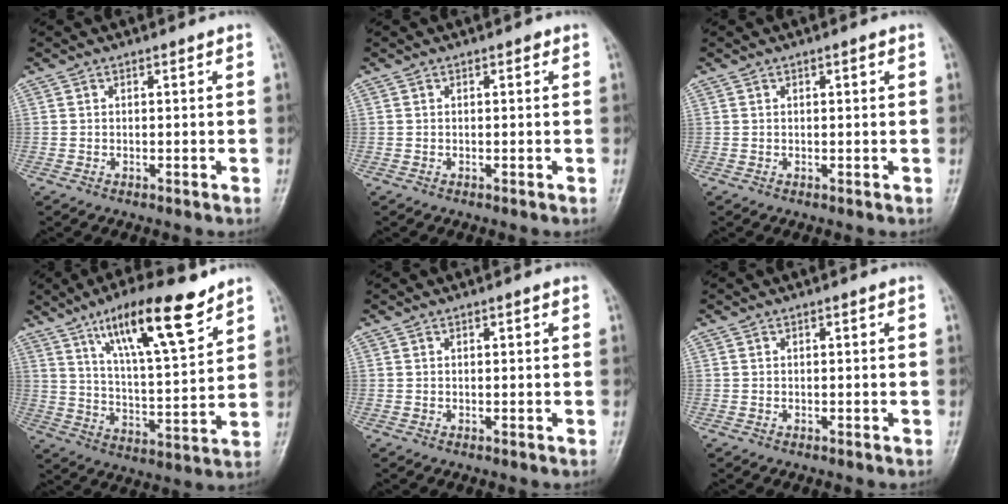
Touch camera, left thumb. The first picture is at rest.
{"total": 0.5, "force": [0.2, 0.3, 0.4], "torque": [0.000, 0.001, -0.002]}
{"total": 0.9, "force": [0.4, 0.3, 0.7], "torque": [-0.010, 0.001, 0.005]}
{"total": 17.2, "force": [10.5, 4.4, 12.8], "torque": [-0.193, -0.047, 0.183]}
{"total": 0.6, "force": [0.2, 0.2, 0.5], "torque": [-0.007, 0.001, 0.003]}
{"total": 0.0}